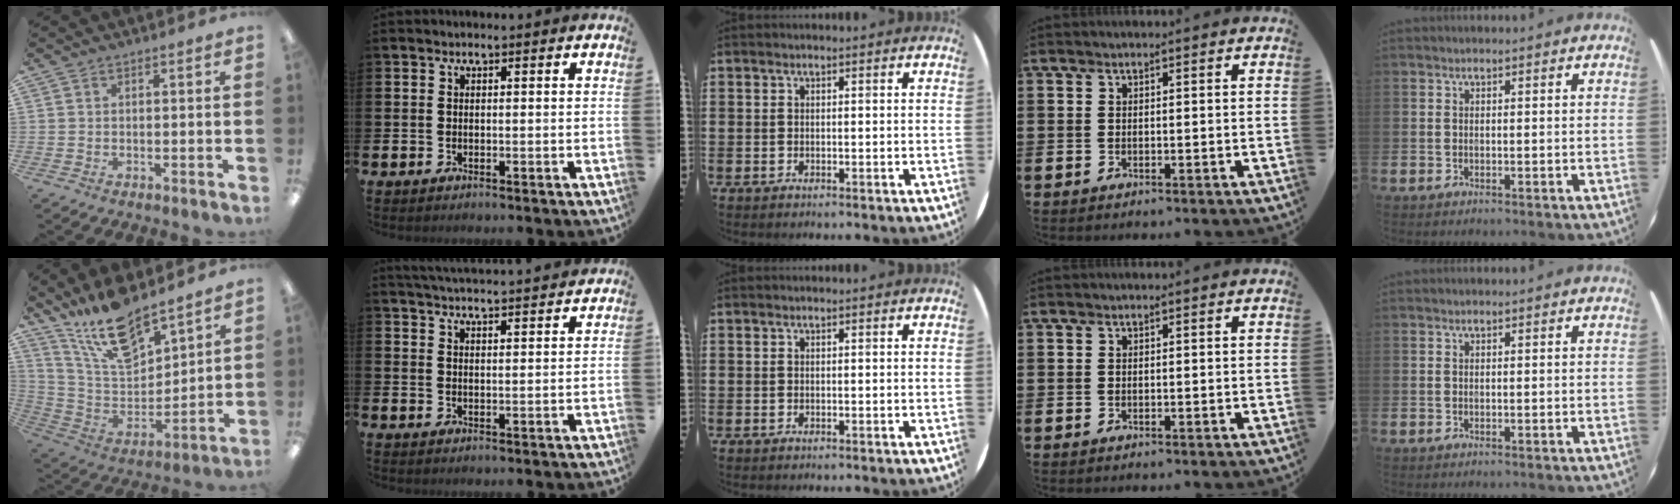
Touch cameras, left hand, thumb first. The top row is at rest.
{"thumb": {"total": 16.4, "force": [13.4, 5.0, 8.1], "torque": [-0.169, -0.077, 0.237]}, "index": {"total": 4.2, "force": [4.2, -0.4, 0.3], "torque": [-0.019, -0.026, 0.076]}}